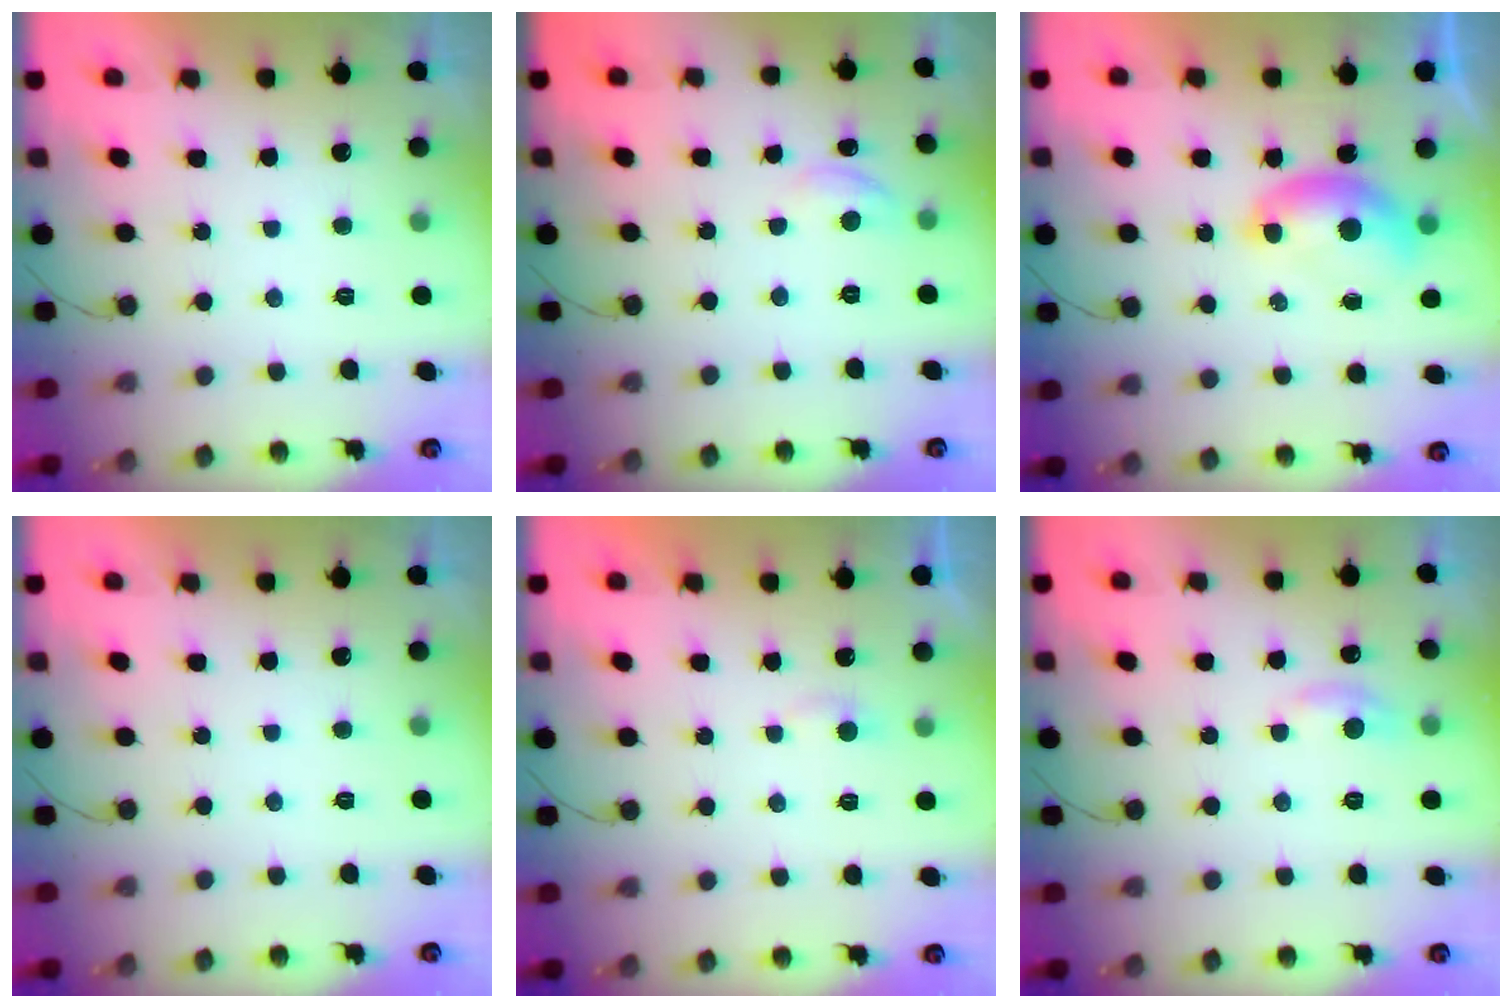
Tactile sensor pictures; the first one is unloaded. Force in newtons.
{"total": 5.8, "press": 5.8, "slide": 0.3}
{"total": 8.1, "press": 8.0, "slide": 1.3}
{"total": 0.0}
{"total": 2.8, "press": 2.8, "slide": 0.3}
{"total": 5.3, "press": 5.3, "slide": 0.6}